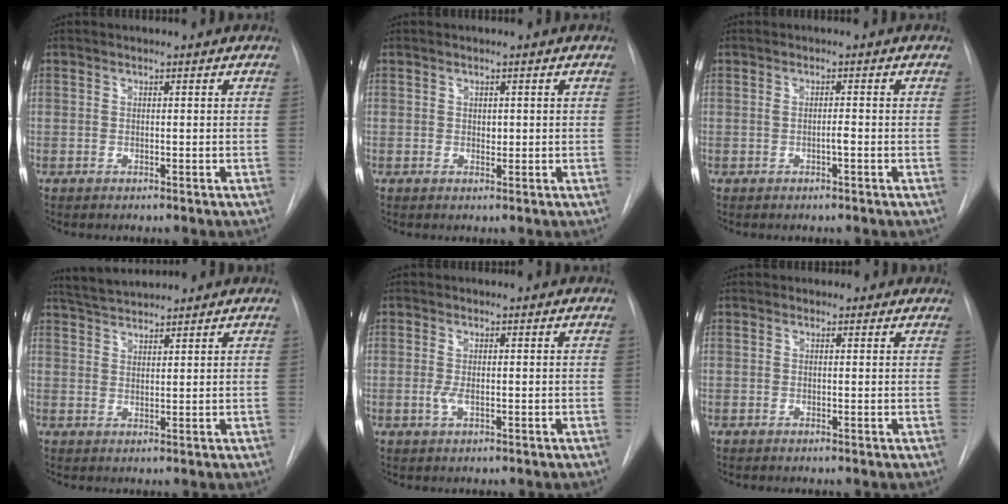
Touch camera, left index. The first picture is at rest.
{"total": 0.7, "force": [0.1, 0.6, 0.4], "torque": [-0.004, 0.001, 0.005]}
{"total": 1.0, "force": [-0.4, 0.0, 0.9], "torque": [-0.017, 0.002, -0.004]}
{"total": 5.8, "force": [5.5, 0.6, 1.6], "torque": [-0.035, 0.031, 0.100]}
{"total": 1.7, "force": [-0.1, 0.6, 1.6], "torque": [-0.038, -0.003, 0.001]}
{"total": 1.9, "force": [1.5, 1.2, 0.1], "torque": [0.007, 0.003, 0.008]}